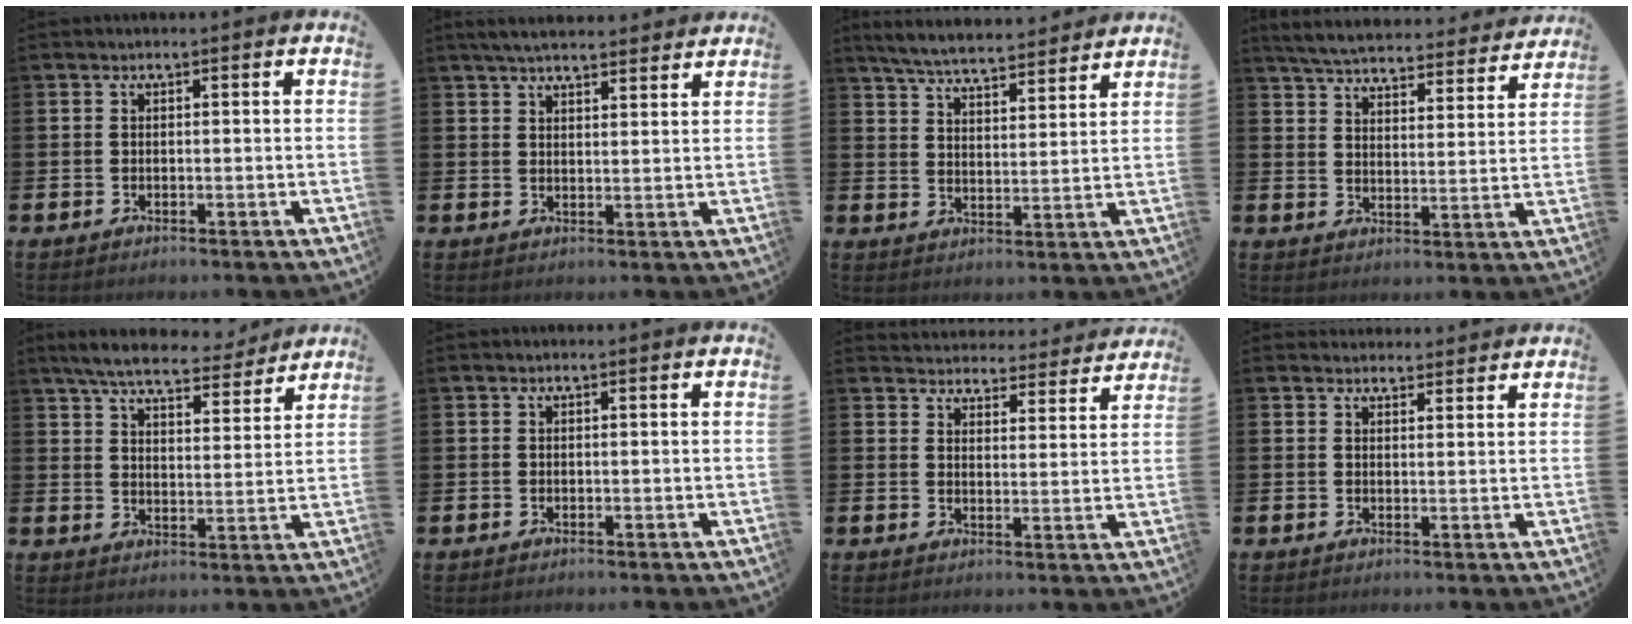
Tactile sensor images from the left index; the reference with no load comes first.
{"total": 4.1, "force": [4.0, 0.6, 1.0], "torque": [-0.028, -0.014, 0.073]}
{"total": 6.0, "force": [5.8, 0.5, 1.2], "torque": [-0.052, -0.034, 0.105]}
{"total": 5.5, "force": [5.4, 0.7, 1.1], "torque": [-0.044, -0.042, 0.092]}
{"total": 7.1, "force": [6.6, 1.4, 2.3], "torque": [-0.060, -0.037, 0.113]}
{"total": 0.0}
{"total": 4.2, "force": [4.1, 0.7, -0.2], "torque": [-0.005, -0.037, 0.071]}
{"total": 2.3, "force": [2.2, 0.6, -0.2], "torque": [0.007, -0.012, 0.039]}